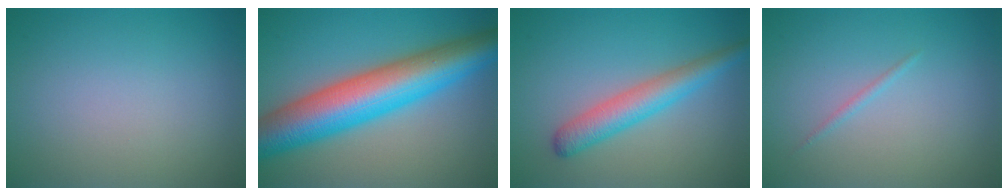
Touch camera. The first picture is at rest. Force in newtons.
{"total": 11.3, "press": 11.3, "slide": 0.1}
{"total": 4.0, "press": 4.0, "slide": 0.1}
{"total": 0.6, "press": 0.6, "slide": 0.0}